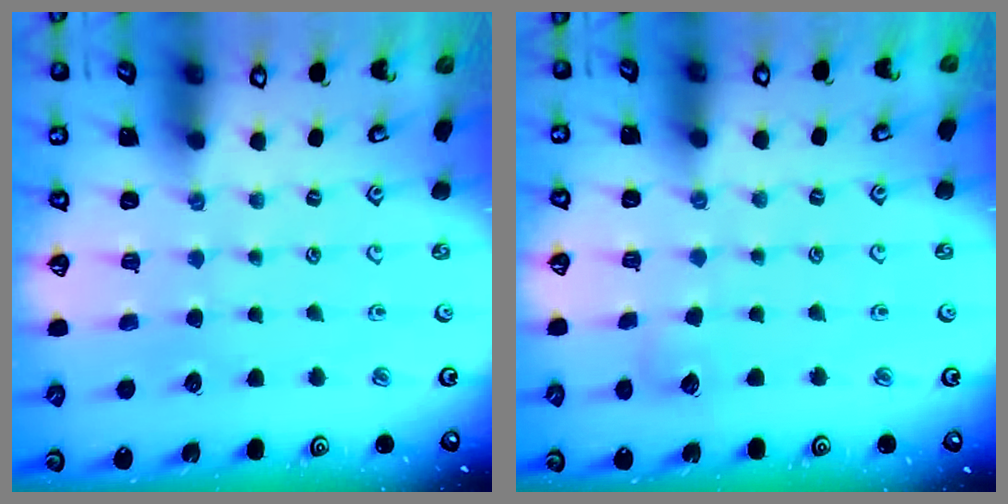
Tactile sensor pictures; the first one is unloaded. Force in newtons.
{"total": 4.1, "press": 4.1, "slide": 0.5}